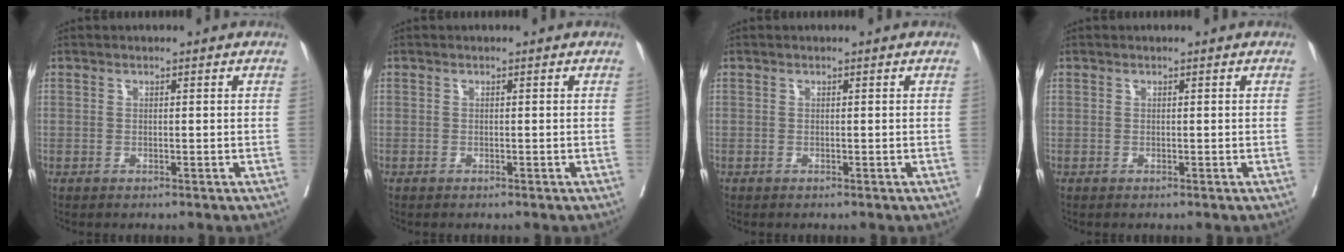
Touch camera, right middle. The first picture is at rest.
{"total": 0.0}
{"total": 0.0}
{"total": 0.0}